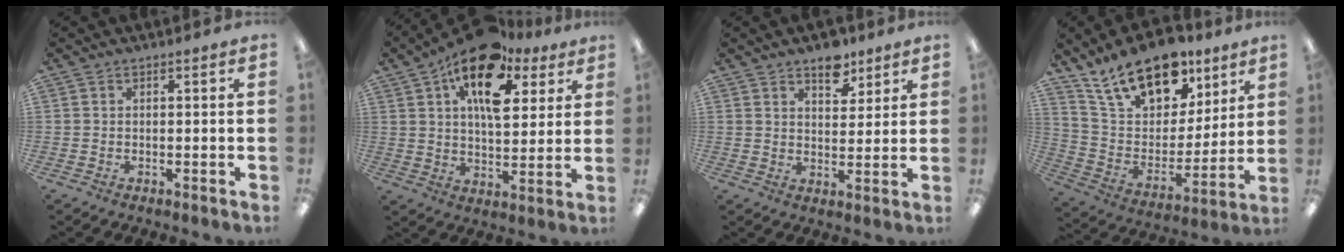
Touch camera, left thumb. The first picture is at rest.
{"total": 17.9, "force": [9.8, 9.0, 11.9], "torque": [-0.186, -0.035, 0.167]}
{"total": 7.8, "force": [5.7, 4.1, 3.4], "torque": [-0.026, -0.034, 0.094]}
{"total": 20.0, "force": [13.9, 10.5, 9.7], "torque": [-0.168, -0.079, 0.251]}